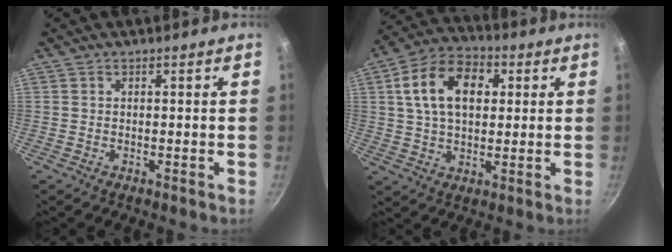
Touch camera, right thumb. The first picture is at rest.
{"total": 14.4, "force": [3.5, 9.4, 10.3], "torque": [-0.159, 0.012, 0.047]}